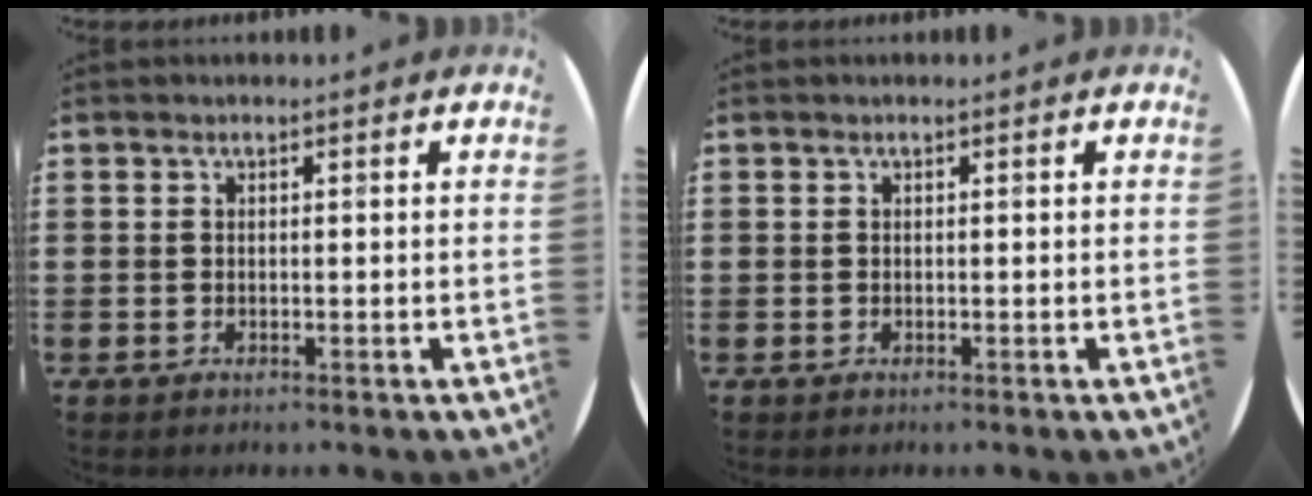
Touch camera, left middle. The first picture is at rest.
{"total": 0.0}